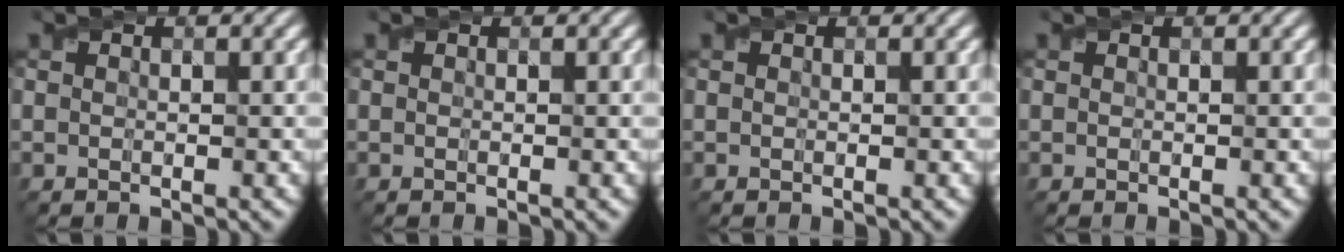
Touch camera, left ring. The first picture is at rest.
{"total": 0.0}
{"total": 0.0}
{"total": 0.0}